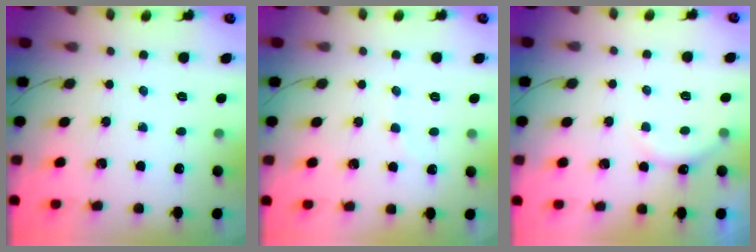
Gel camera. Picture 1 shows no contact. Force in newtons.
{"total": 2.8, "press": 2.7, "slide": 0.7}
{"total": 8.1, "press": 8.0, "slide": 1.0}